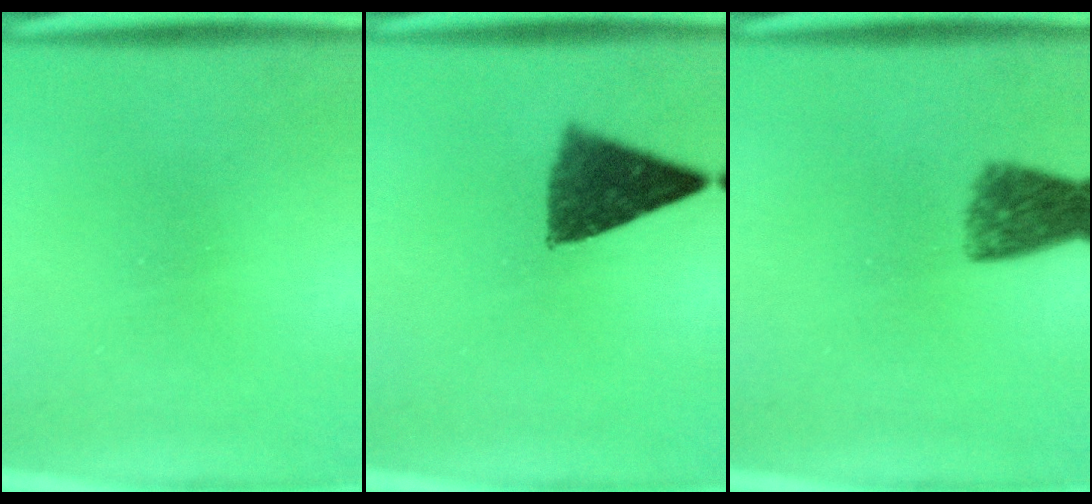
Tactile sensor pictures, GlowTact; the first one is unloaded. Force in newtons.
{"total": 8.5}
{"total": 6.2}